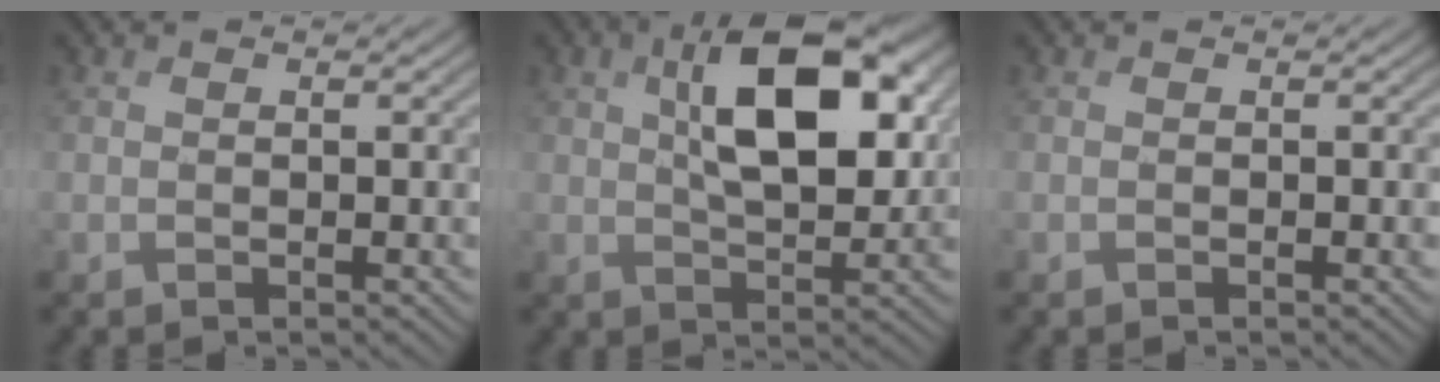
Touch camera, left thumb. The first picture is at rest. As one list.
[{"total": 11.7, "force": [3.5, 5.8, 9.5], "torque": [-0.157, 0.007, 0.055]}, {"total": 0.0}]